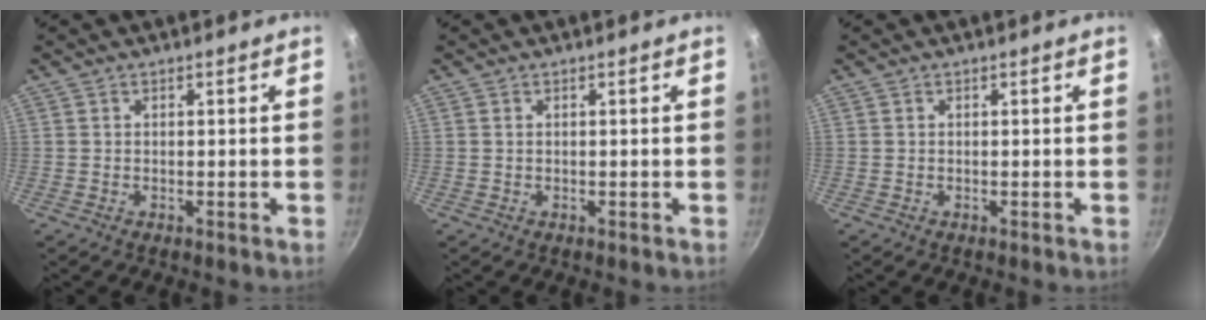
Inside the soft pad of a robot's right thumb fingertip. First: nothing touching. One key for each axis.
{"total": 0.0}
{"total": 0.0}